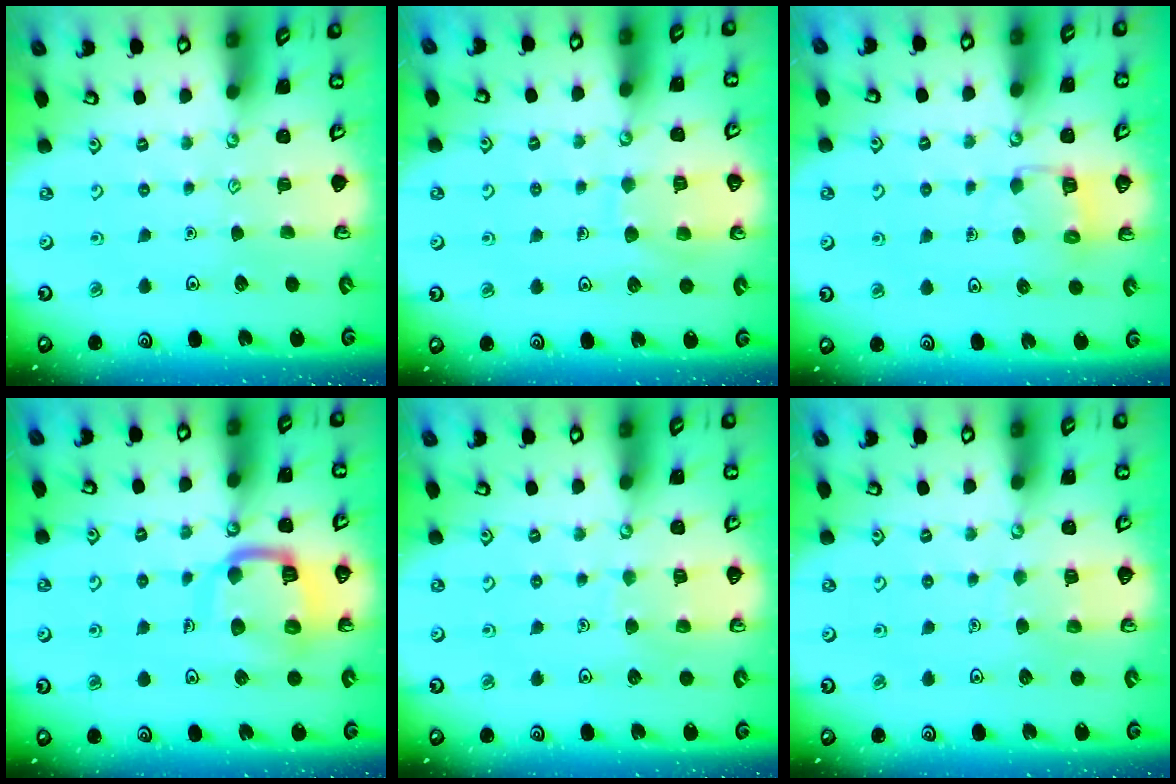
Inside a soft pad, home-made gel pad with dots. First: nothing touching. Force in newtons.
{"total": 8.8, "press": 8.7, "slide": 0.7}
{"total": 4.6, "press": 4.5, "slide": 0.4}
{"total": 12.1, "press": 12.0, "slide": 1.3}
{"total": 6.1, "press": 6.1, "slide": 0.4}
{"total": 4.6, "press": 4.6, "slide": 0.4}